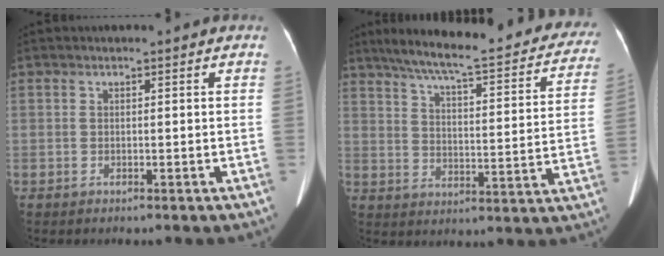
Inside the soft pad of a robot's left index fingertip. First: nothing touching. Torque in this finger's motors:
{"motor_torque": [-0.10, -1.89, 0.03, 0.05]}